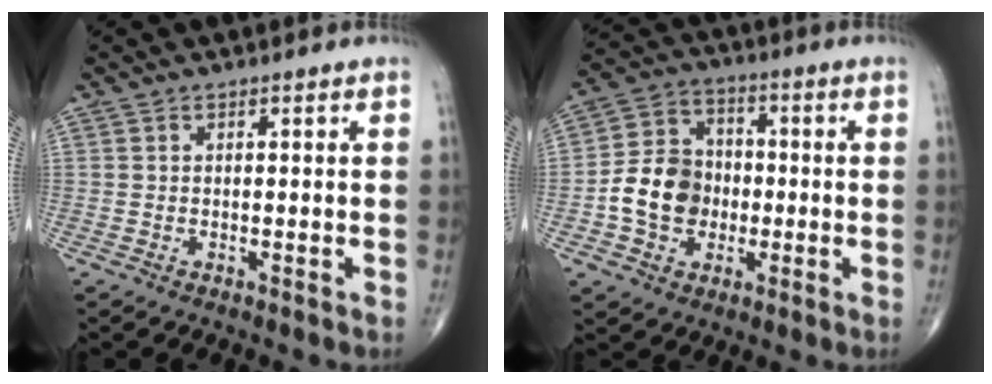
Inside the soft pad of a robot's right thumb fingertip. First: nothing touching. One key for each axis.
{"total": 11.6, "fx": -2.3, "fy": 9.7, "fz": 6.0, "tx": -0.082, "ty": 0.032, "tz": -0.049}